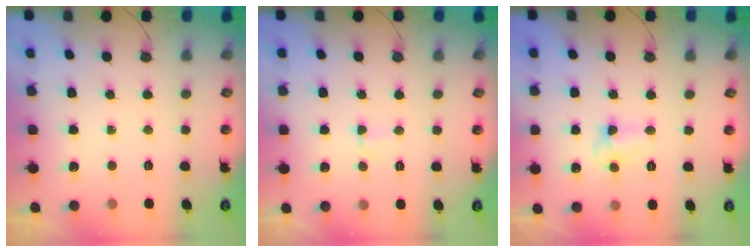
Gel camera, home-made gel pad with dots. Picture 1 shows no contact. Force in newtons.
{"total": 4.6, "press": 3.1, "slide": 3.4}
{"total": 5.7, "press": 5.7, "slide": 0.6}